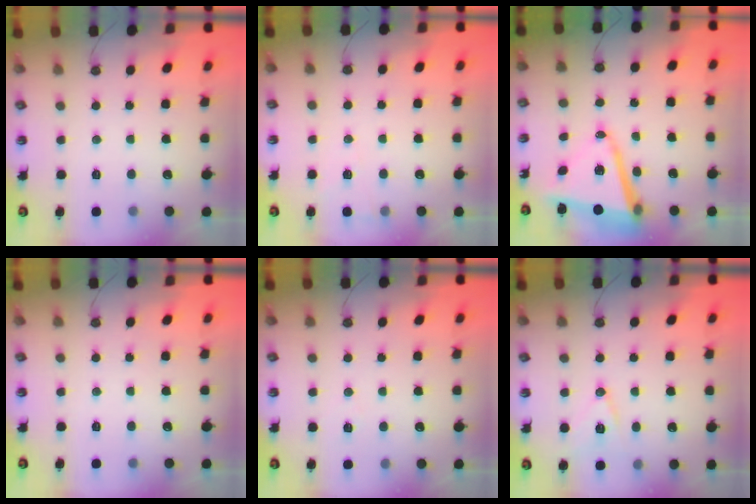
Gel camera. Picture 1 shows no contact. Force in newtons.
{"total": 4.6, "press": 4.5, "slide": 0.5}
{"total": 12.7, "press": 12.6, "slide": 1.4}
{"total": 0.0}
{"total": 5.0, "press": 3.4, "slide": 3.7}
{"total": 10.4, "press": 9.9, "slide": 3.3}